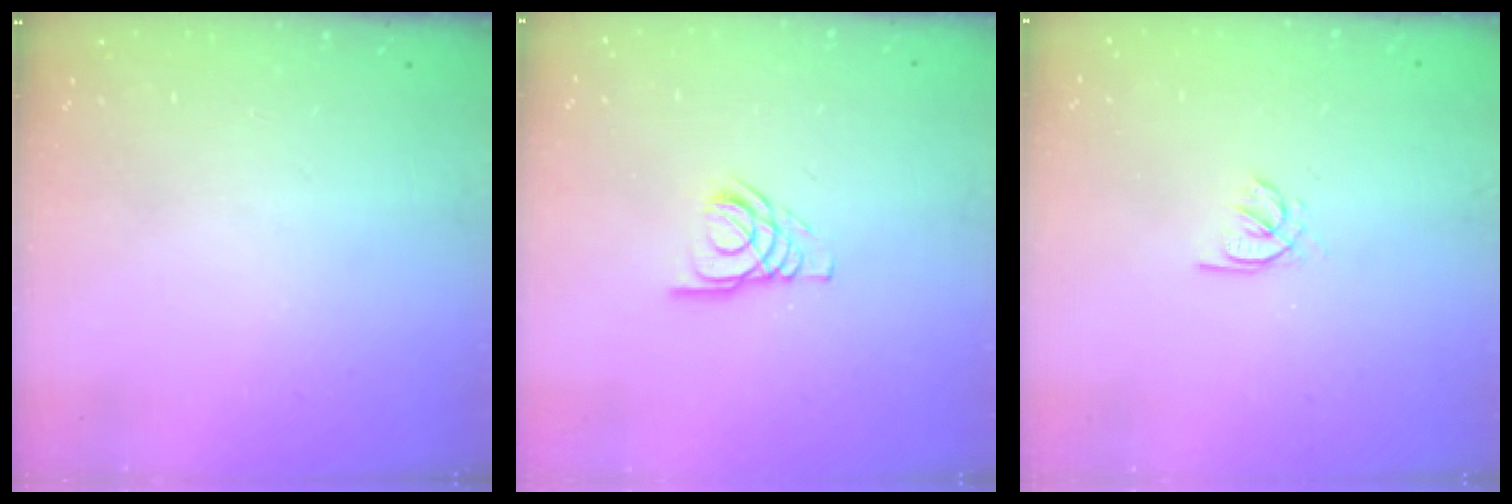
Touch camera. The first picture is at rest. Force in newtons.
{"total": 4.8, "press": 4.8, "slide": 0.6}
{"total": 1.7, "press": 1.6, "slide": 0.4}